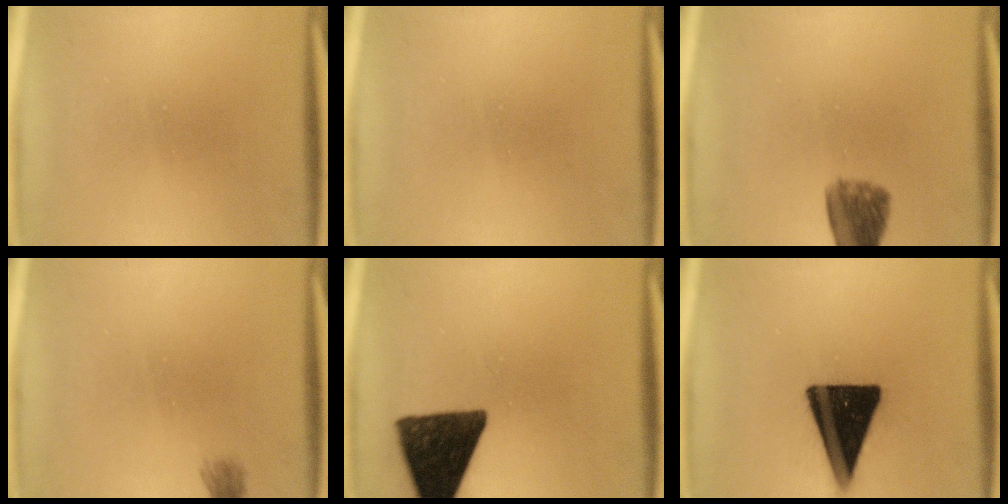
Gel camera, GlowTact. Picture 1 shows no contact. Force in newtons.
{"total": 0.0}
{"total": 7.3}
{"total": 1.9}
{"total": 13.5}
{"total": 19.4}